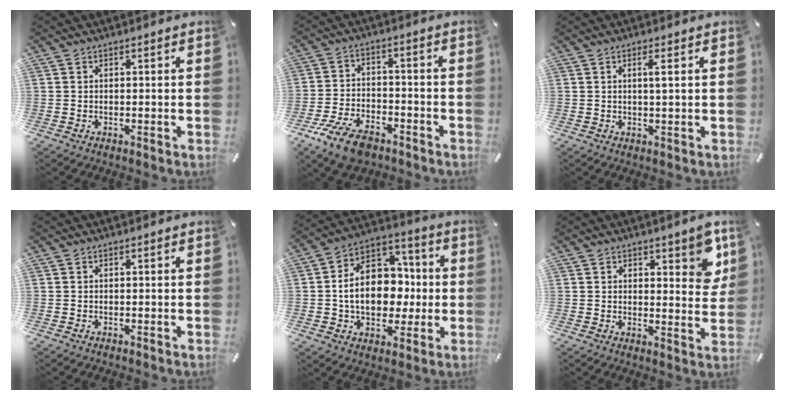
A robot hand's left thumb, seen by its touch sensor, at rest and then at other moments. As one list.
[{"total": 10.0, "force": [-6.6, 5.2, 5.4], "torque": [-0.110, 0.034, -0.122]}, {"total": 2.7, "force": [0.7, 0.1, 2.6], "torque": [-0.052, -0.001, 0.009]}, {"total": 0.0}, {"total": 15.6, "force": [-1.5, 11.9, 10.0], "torque": [-0.173, 0.011, -0.025]}, {"total": 7.0, "force": [4.1, 3.4, 4.4], "torque": [-0.039, -0.026, 0.067]}]